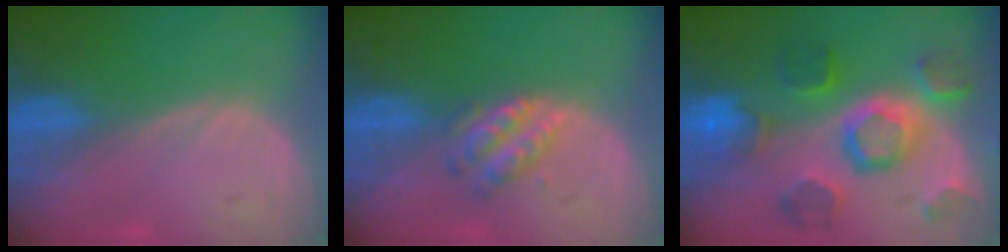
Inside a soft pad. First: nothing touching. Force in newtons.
{"total": 4.9, "press": 4.3, "slide": 2.3}
{"total": 11.3, "press": 10.0, "slide": 5.3}